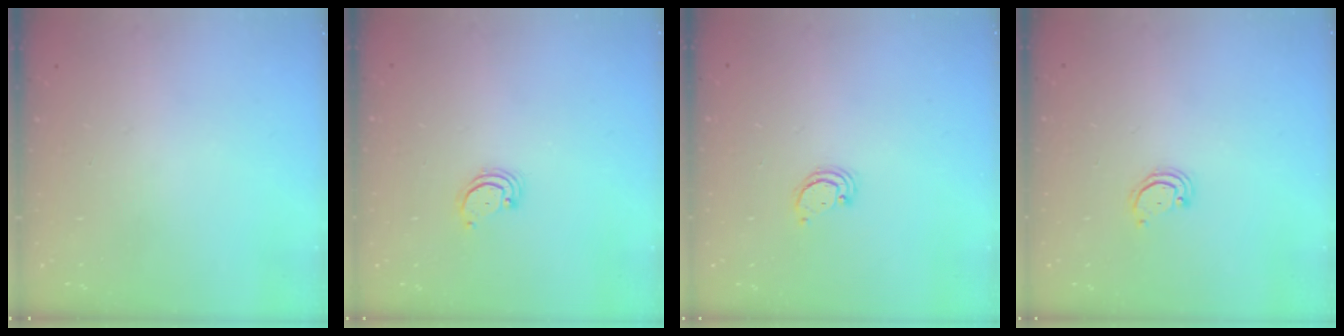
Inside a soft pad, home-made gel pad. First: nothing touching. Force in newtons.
{"total": 2.5, "press": 2.5, "slide": 0.3}
{"total": 2.4, "press": 2.4, "slide": 0.2}
{"total": 2.4, "press": 2.4, "slide": 0.2}